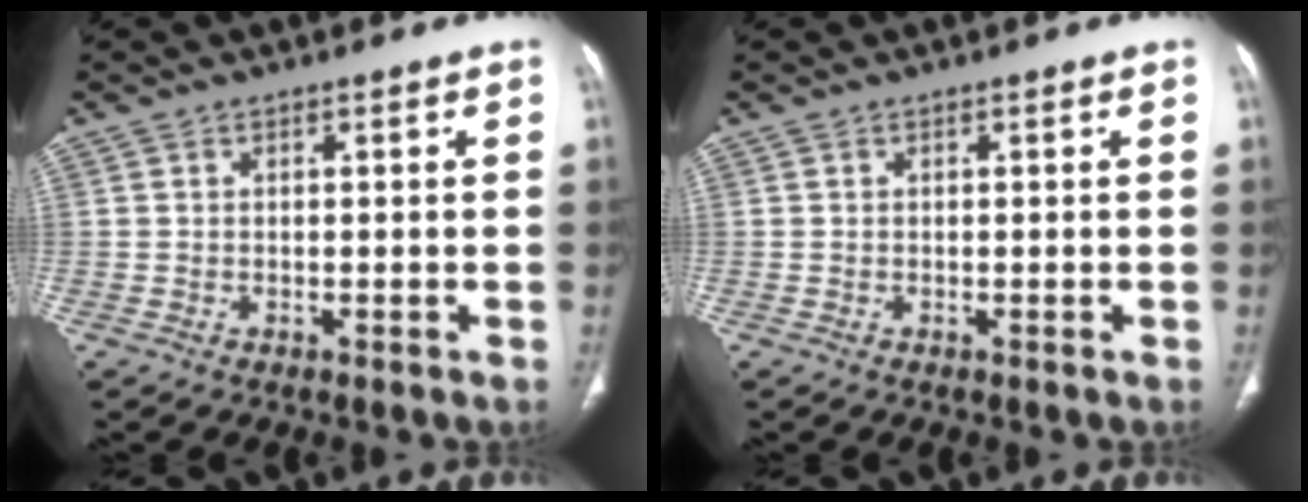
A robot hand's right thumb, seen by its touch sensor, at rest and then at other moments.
{"total": 0.0}